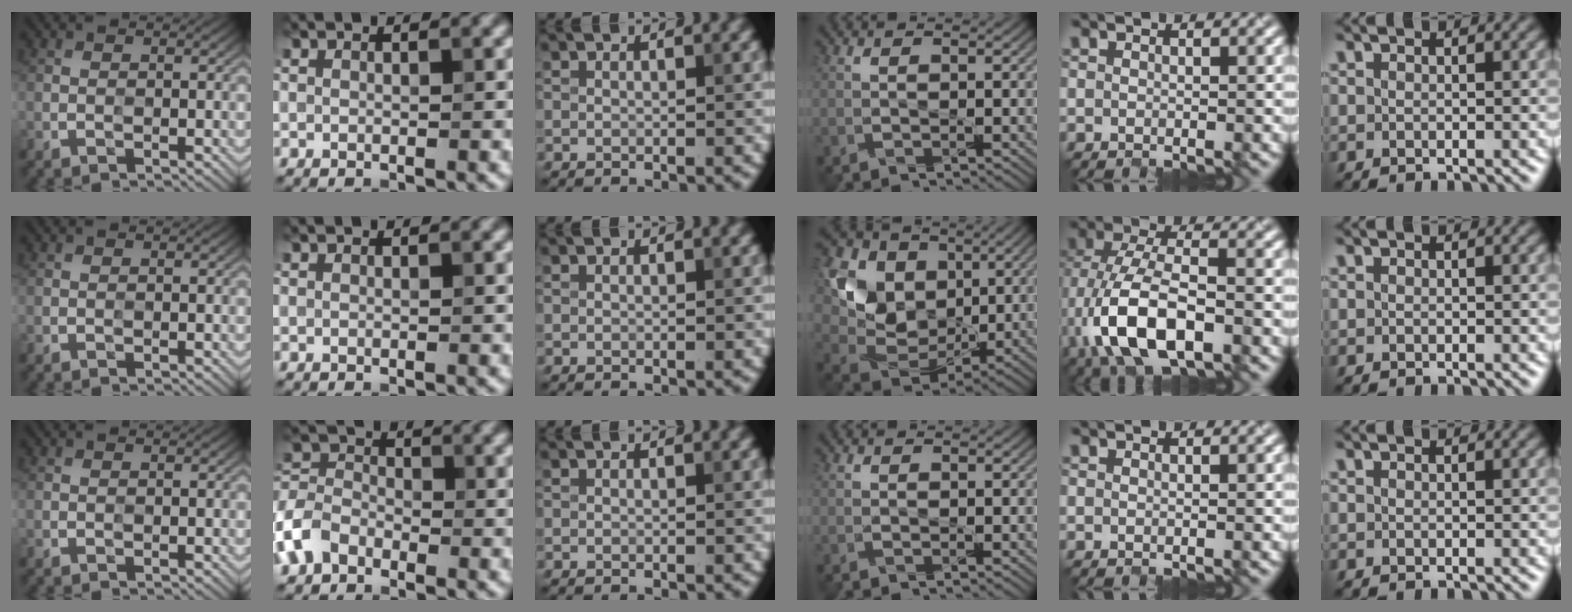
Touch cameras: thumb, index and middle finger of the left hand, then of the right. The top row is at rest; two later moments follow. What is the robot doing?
{"motion": "close", "object": "pencil case"}